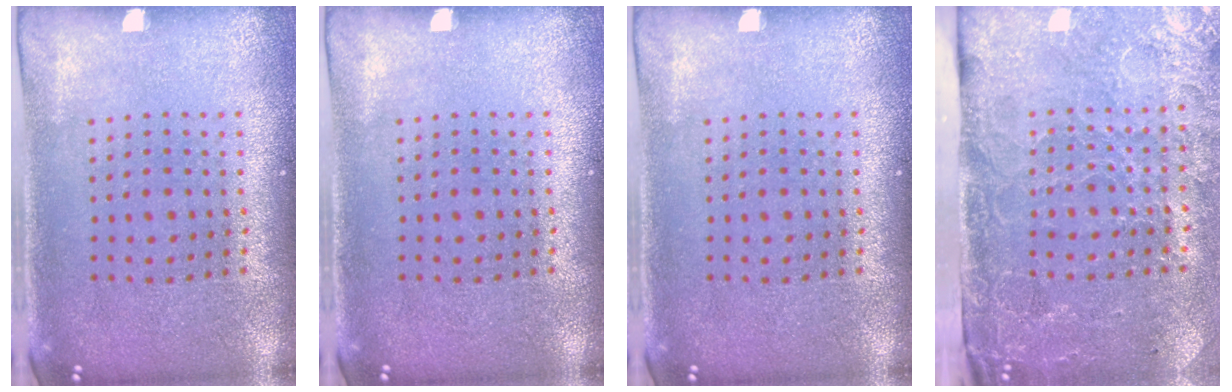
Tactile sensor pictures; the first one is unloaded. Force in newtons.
{"total": 0.0}
{"total": 0.0}
{"total": 4.7, "press": 3.7, "slide": 2.9}